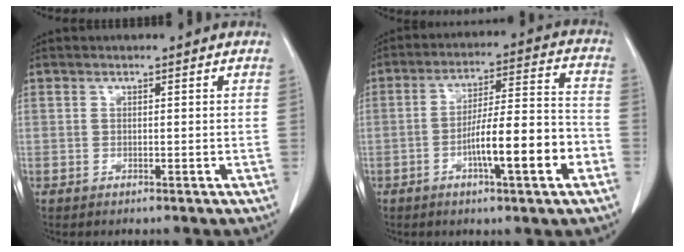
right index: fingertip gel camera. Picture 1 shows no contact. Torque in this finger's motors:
{"motor_torque": [1.65, -0.49, 0.93, 0.19]}